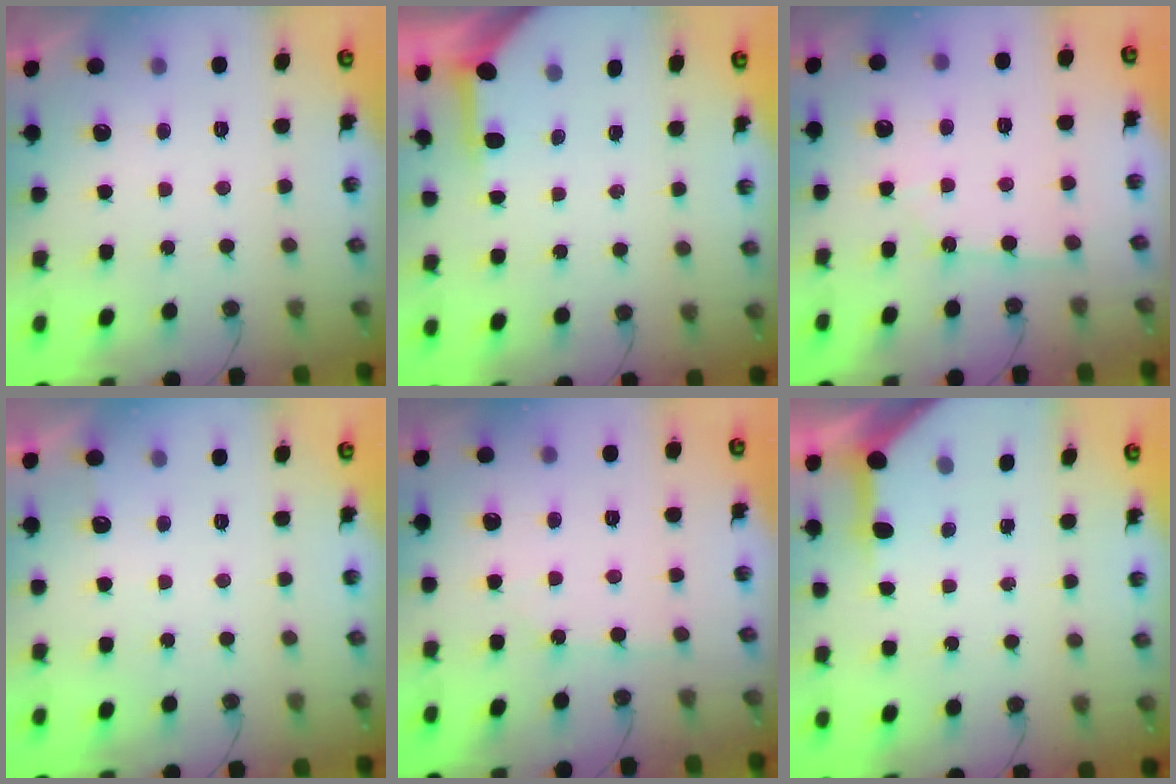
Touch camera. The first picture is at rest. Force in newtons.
{"total": 3.9, "press": 3.9, "slide": 0.4}
{"total": 2.5, "press": 2.5, "slide": 0.3}
{"total": 2.8, "press": 2.8, "slide": 0.4}
{"total": 3.7, "press": 3.7, "slide": 0.4}
{"total": 5.6, "press": 5.6, "slide": 0.4}